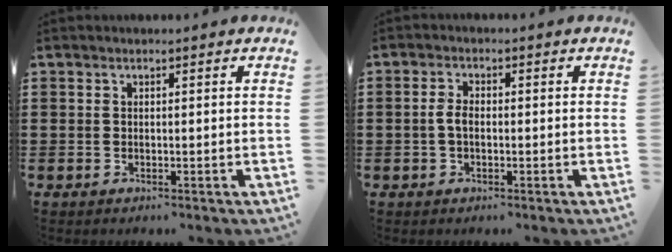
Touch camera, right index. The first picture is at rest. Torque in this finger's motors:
{"motor_torque": [0.75, 0.35, 0.28, 0.09]}